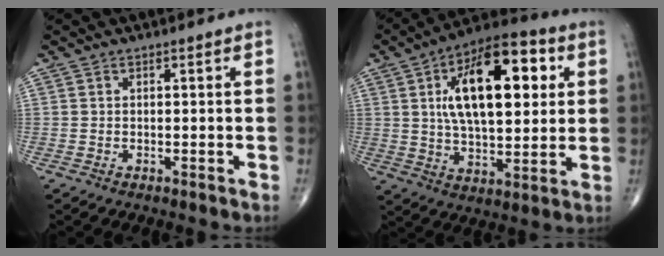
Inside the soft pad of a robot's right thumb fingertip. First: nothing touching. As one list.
[{"total": 21.3, "force": [5.4, 10.1, 18.0], "torque": [-0.258, 0.001, 0.079]}]